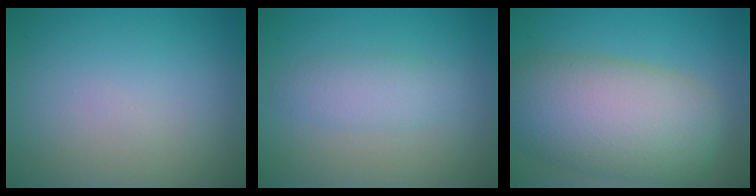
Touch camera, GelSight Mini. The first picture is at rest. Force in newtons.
{"total": 2.3, "press": 2.3, "slide": 0.1}
{"total": 10.1, "press": 10.1, "slide": 0.9}